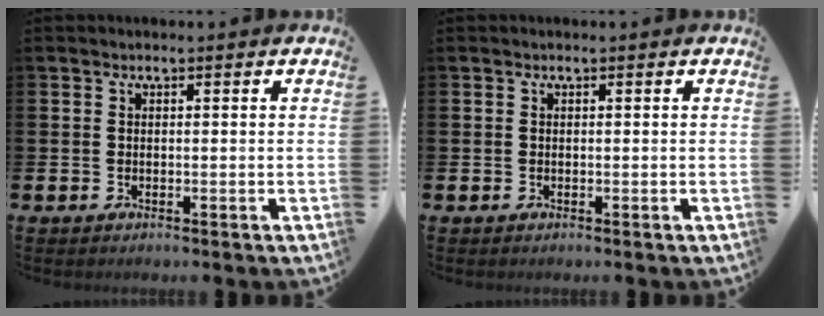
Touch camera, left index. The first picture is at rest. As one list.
[{"total": 0.0}]